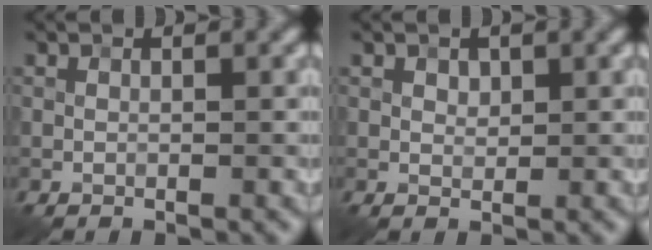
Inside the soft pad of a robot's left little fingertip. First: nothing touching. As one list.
[{"total": 1.0, "force": [0.5, 0.7, 0.5], "torque": [-0.008, -0.002, 0.010]}]